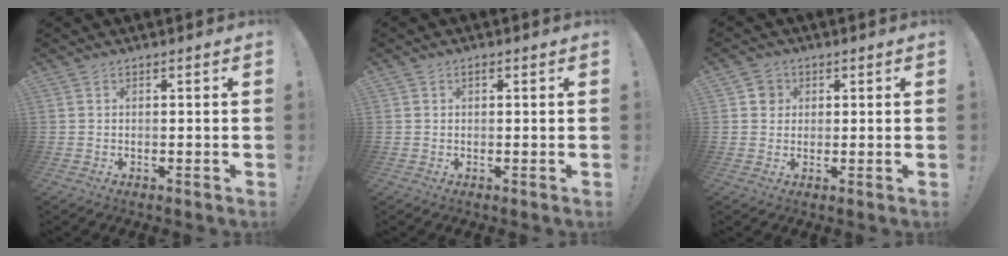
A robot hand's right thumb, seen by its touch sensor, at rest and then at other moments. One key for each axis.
{"total": 0.7, "fx": 0.2, "fy": 0.6, "fz": 0.3, "tx": 0.000, "ty": 0.001, "tz": 0.001}
{"total": 3.9, "fx": 0.9, "fy": 3.6, "fz": 1.1, "tx": -0.005, "ty": 0.004, "tz": 0.015}